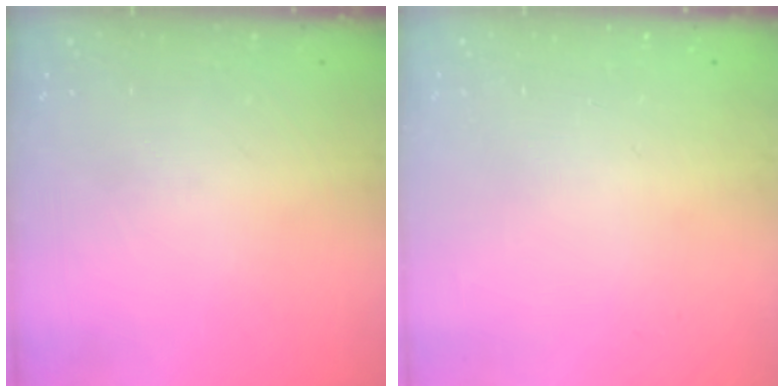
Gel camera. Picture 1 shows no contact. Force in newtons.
{"total": 0.0}